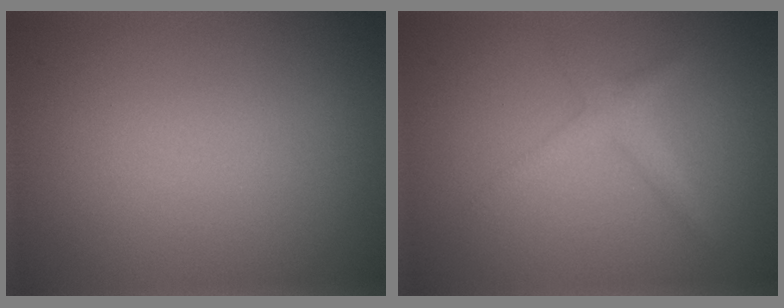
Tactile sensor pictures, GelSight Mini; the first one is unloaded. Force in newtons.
{"total": 1.8, "press": 1.8, "slide": 0.1}